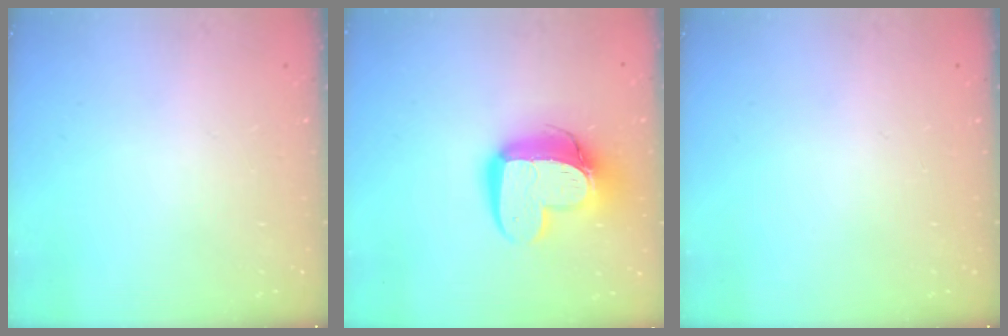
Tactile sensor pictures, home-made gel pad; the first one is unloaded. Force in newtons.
{"total": 14.9, "press": 14.9, "slide": 1.4}
{"total": 0.0}